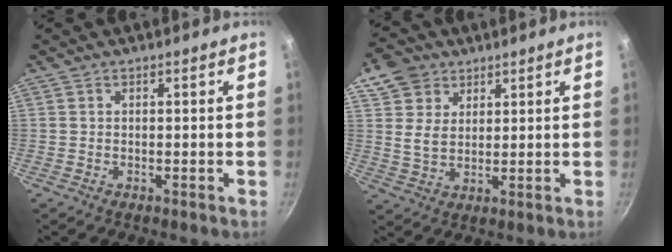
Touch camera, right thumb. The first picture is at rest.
{"total": 8.1, "force": [4.4, 6.1, 3.1], "torque": [-0.026, -0.015, 0.076]}